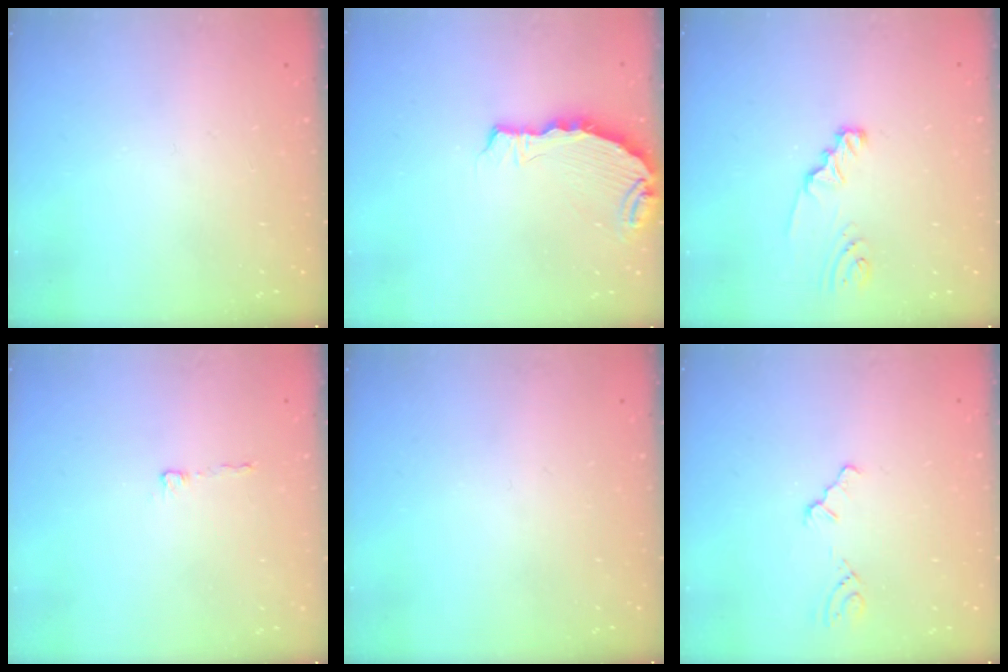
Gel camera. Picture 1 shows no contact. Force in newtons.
{"total": 6.0, "press": 5.8, "slide": 1.5}
{"total": 2.1, "press": 2.1, "slide": 0.3}
{"total": 2.3, "press": 2.3, "slide": 0.2}
{"total": 0.0}
{"total": 1.8, "press": 1.8, "slide": 0.3}